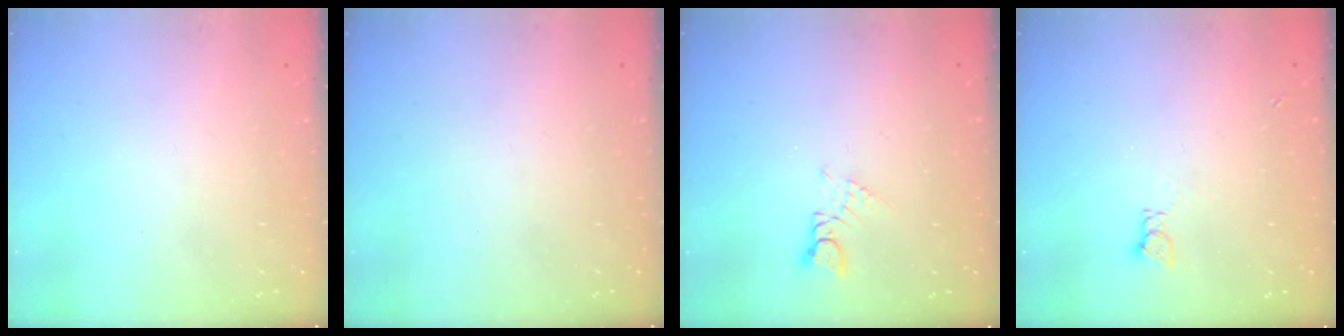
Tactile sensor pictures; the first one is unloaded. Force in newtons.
{"total": 0.0}
{"total": 1.5, "press": 1.5, "slide": 0.2}
{"total": 2.0, "press": 2.0, "slide": 0.3}